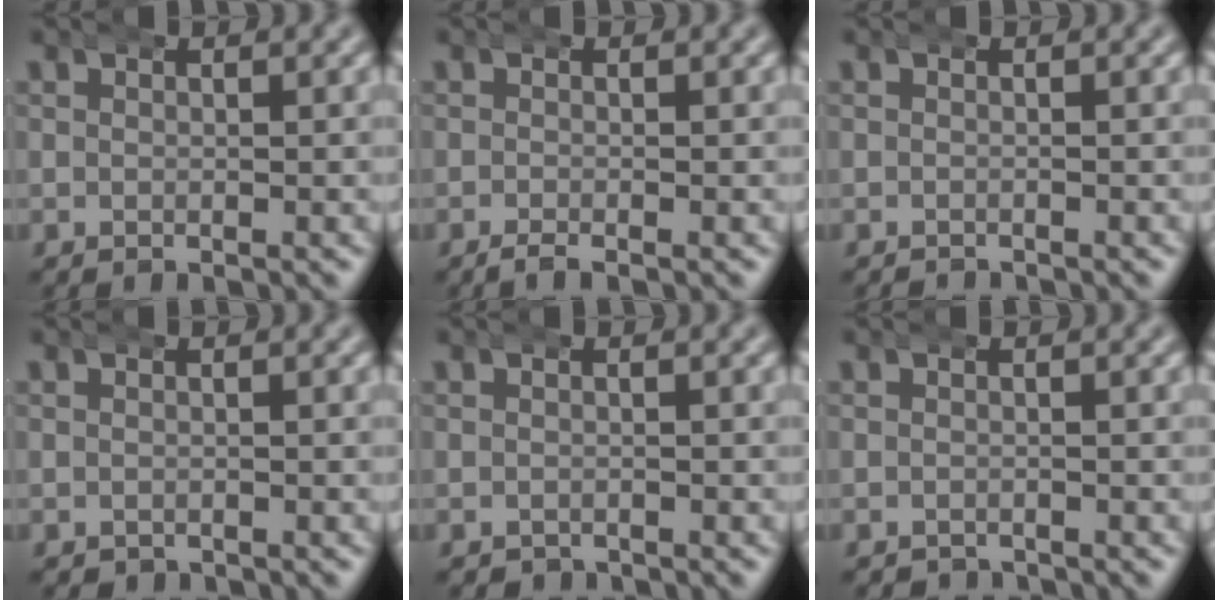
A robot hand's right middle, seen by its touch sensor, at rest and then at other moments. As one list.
[{"total": 1.2, "force": [-1.1, 0.1, 0.6], "torque": [-0.015, -0.004, -0.018]}, {"total": 1.0, "force": [-0.9, 0.0, -0.2], "torque": [-0.003, -0.008, -0.011]}, {"total": 0.6, "force": [-0.5, 0.4, -0.1], "torque": [0.000, -0.007, -0.001]}, {"total": 1.0, "force": [-0.9, 0.4, -0.2], "torque": [0.003, -0.009, -0.008]}, {"total": 1.4, "force": [-1.4, 0.2, -0.3], "torque": [0.003, -0.009, -0.017]}]